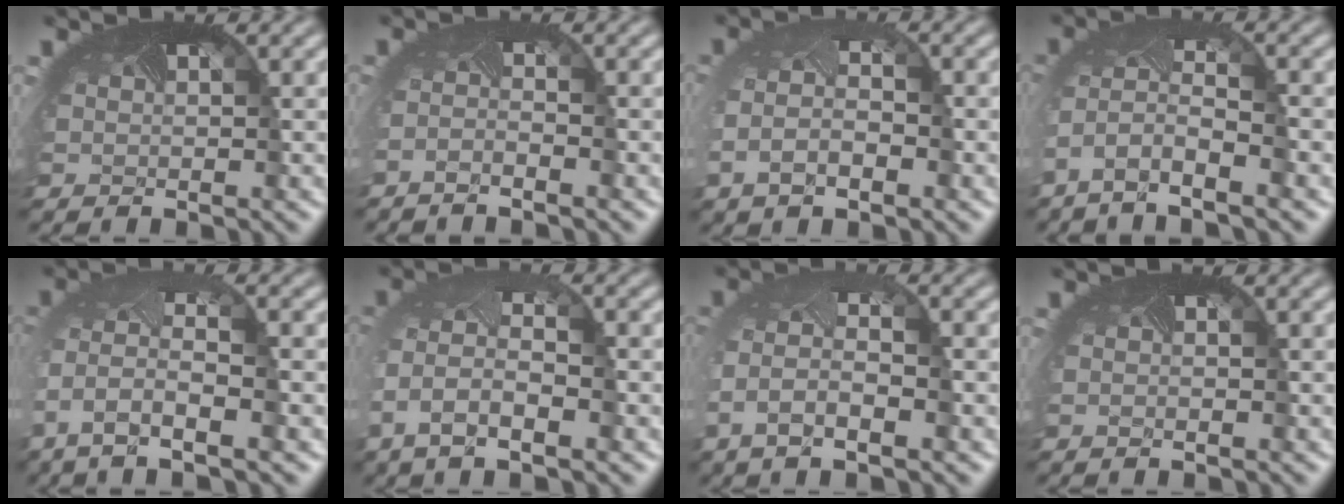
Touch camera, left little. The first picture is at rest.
{"total": 1.5, "force": [-1.4, -0.3, 0.3], "torque": [-0.012, -0.011, -0.031]}
{"total": 3.5, "force": [-1.2, 1.7, 2.8], "torque": [-0.061, -0.006, -0.020]}
{"total": 4.9, "force": [-3.2, 1.1, 3.6], "torque": [-0.086, -0.007, -0.062]}
{"total": 6.8, "force": [-3.2, 2.7, 5.4], "torque": [-0.132, -0.019, -0.053]}
{"total": 6.1, "force": [-2.4, 2.9, 4.8], "torque": [-0.113, -0.011, -0.044]}
{"total": 4.7, "force": [-1.9, 1.9, 3.9], "torque": [-0.092, -0.007, -0.037]}
{"total": 0.5, "force": [-0.5, 0.0, 0.2], "torque": [0.002, -0.002, -0.009]}